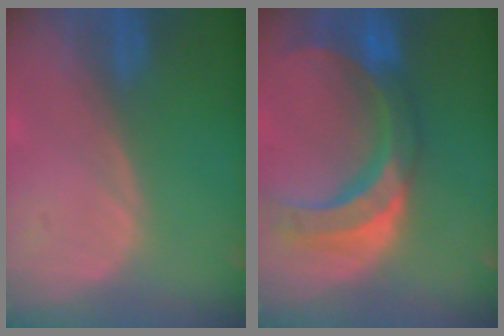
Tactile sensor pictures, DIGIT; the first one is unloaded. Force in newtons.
{"total": 11.4, "press": 9.6, "slide": 6.1}